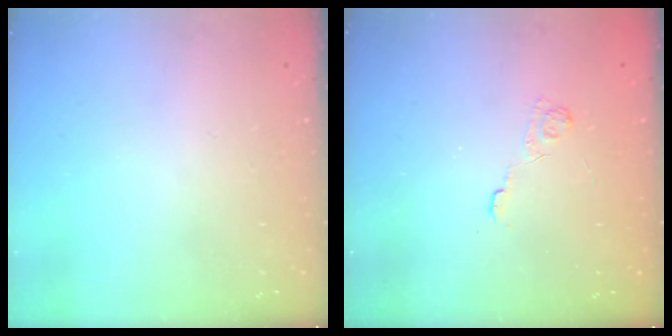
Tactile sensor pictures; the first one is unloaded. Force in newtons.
{"total": 3.2, "press": 2.9, "slide": 1.4}